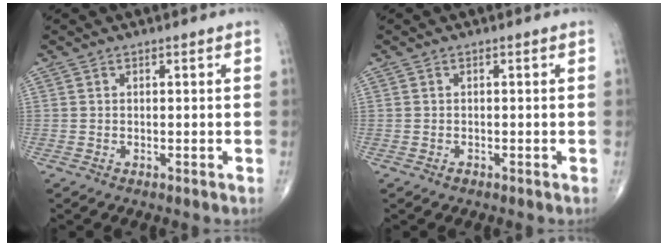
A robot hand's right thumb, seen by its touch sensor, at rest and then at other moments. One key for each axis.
{"total": 0.6, "fx": -0.4, "fy": 0.3, "fz": 0.2, "tx": 0.000, "ty": 0.000, "tz": -0.007}